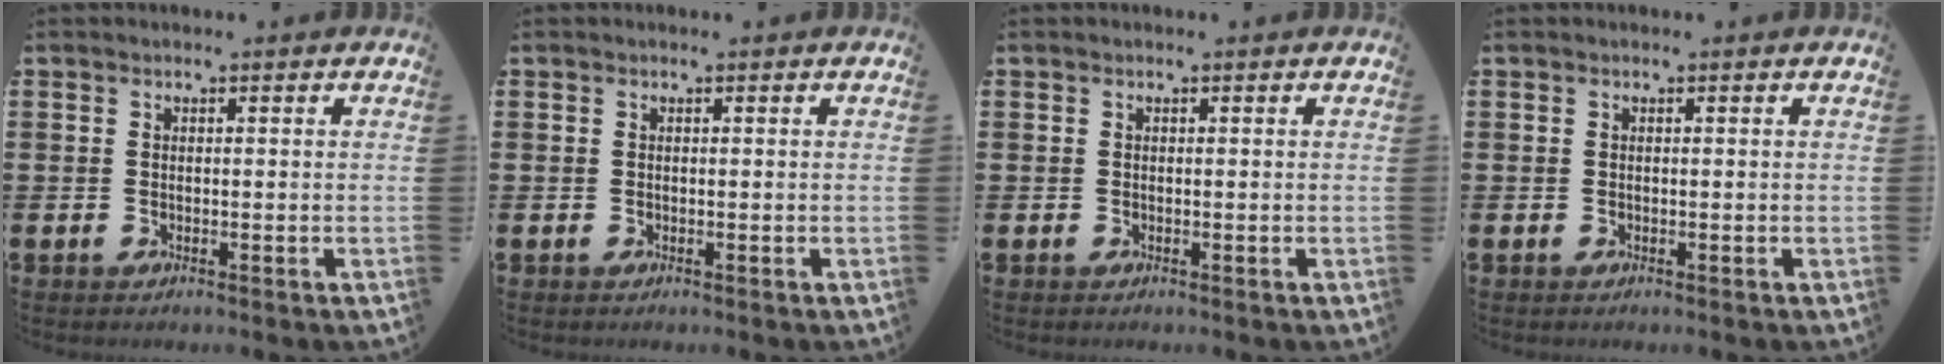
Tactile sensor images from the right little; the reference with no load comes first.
{"total": 0.0}
{"total": 0.0}
{"total": 0.0}